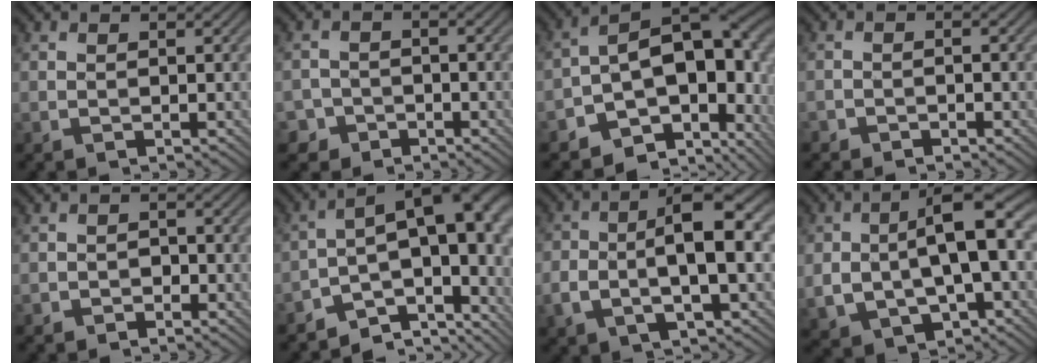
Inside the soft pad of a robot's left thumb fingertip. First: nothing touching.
{"total": 3.1, "force": [-2.0, 2.4, 0.3], "torque": [0.009, 0.003, -0.045]}
{"total": 14.7, "force": [-3.9, 8.4, 11.5], "torque": [-0.158, -0.008, -0.065]}
{"total": 1.3, "force": [-1.1, 0.6, 0.3], "torque": [-0.005, 0.001, -0.026]}
{"total": 1.6, "force": [-0.9, 1.2, 0.6], "torque": [-0.009, 0.002, -0.018]}
{"total": 13.1, "force": [-5.8, 6.2, 10.0], "torque": [-0.137, 0.008, -0.083]}
{"total": 10.4, "force": [-1.8, 4.4, 9.2], "torque": [-0.165, 0.004, -0.033]}
{"total": 12.6, "force": [-1.1, 6.8, 10.6], "torque": [-0.196, -0.007, -0.012]}